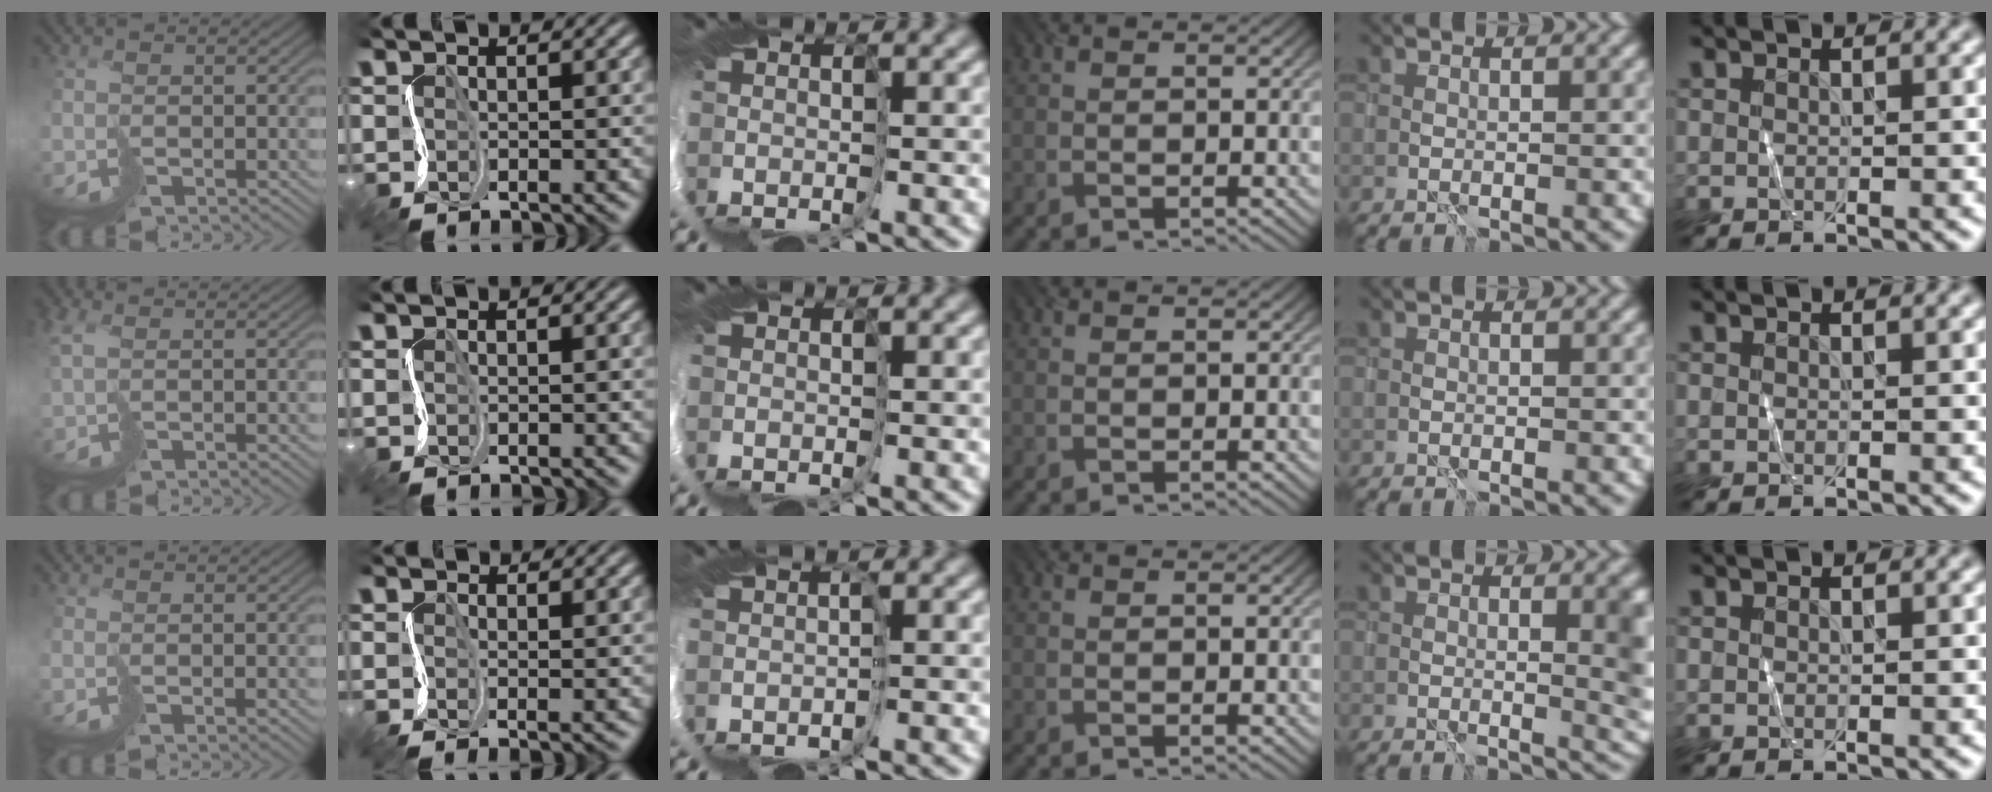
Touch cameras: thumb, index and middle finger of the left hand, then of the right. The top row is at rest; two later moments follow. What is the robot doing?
{"motion": "cut", "object": "tissue"}